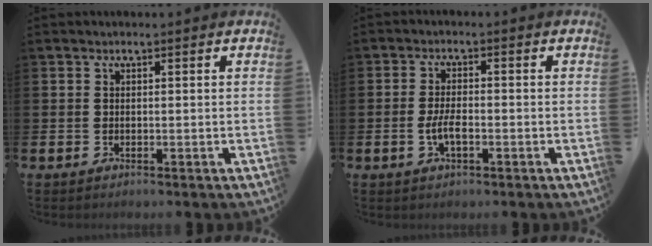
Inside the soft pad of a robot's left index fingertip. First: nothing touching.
{"total": 3.0, "force": [-0.9, 1.2, 2.6], "torque": [-0.052, 0.000, -0.019]}